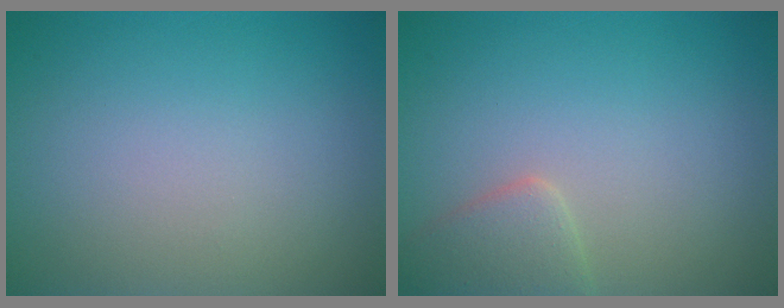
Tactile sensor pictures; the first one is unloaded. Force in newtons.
{"total": 2.4, "press": 2.4, "slide": 0.1}